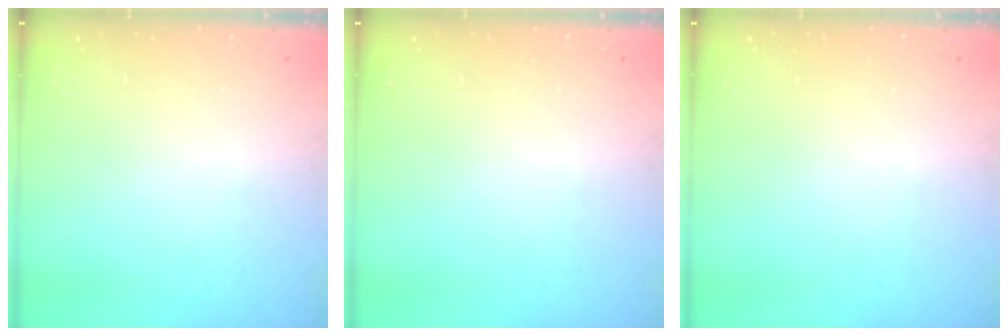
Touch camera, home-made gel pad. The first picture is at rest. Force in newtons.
{"total": 0.0}
{"total": 0.0}